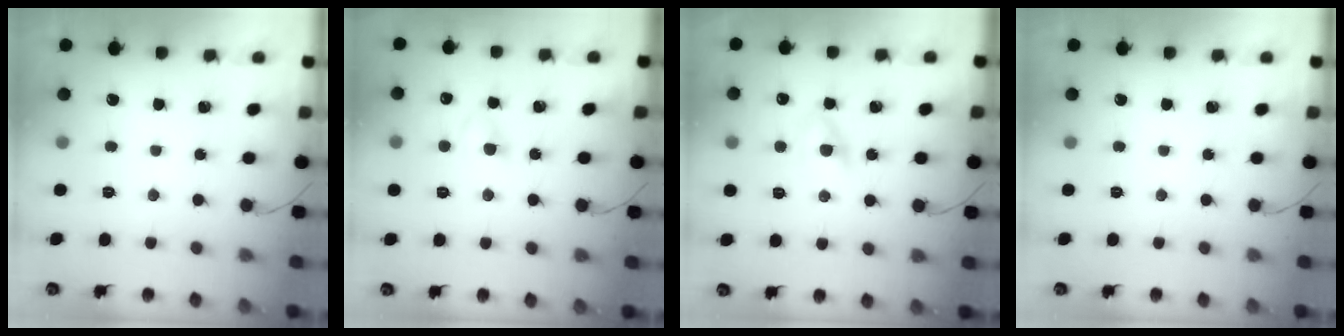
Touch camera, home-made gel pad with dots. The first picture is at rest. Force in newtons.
{"total": 2.5, "press": 2.3, "slide": 1.0}
{"total": 2.9, "press": 2.8, "slide": 0.8}
{"total": 0.0}